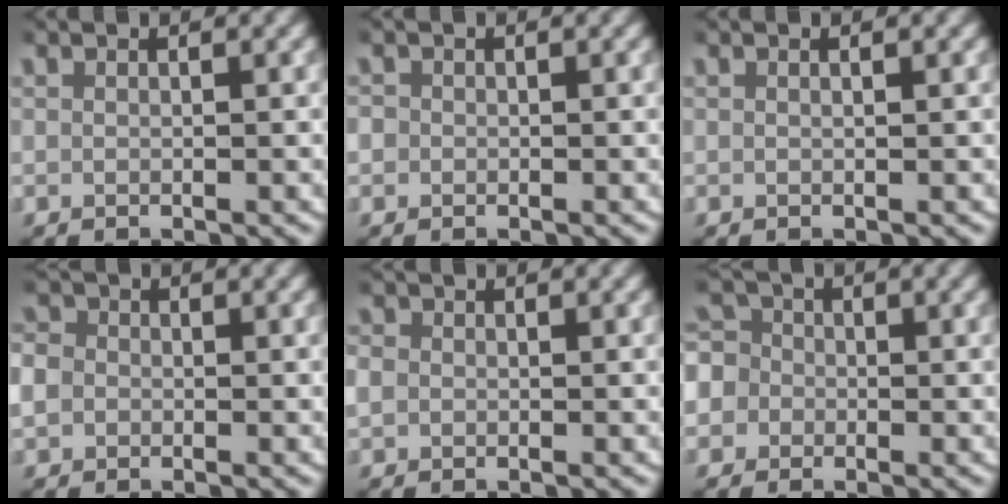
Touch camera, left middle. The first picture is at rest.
{"total": 1.8, "force": [0.0, 1.7, 0.4], "torque": [-0.017, 0.000, -0.006]}
{"total": 0.0}
{"total": 3.4, "force": [-0.2, 3.1, 1.3], "torque": [-0.044, -0.001, -0.009]}
{"total": 2.0, "force": [-0.1, 1.9, 0.8], "torque": [-0.033, -0.001, -0.005]}
{"total": 6.9, "force": [-0.4, 6.6, 2.1], "torque": [-0.058, -0.005, -0.022]}